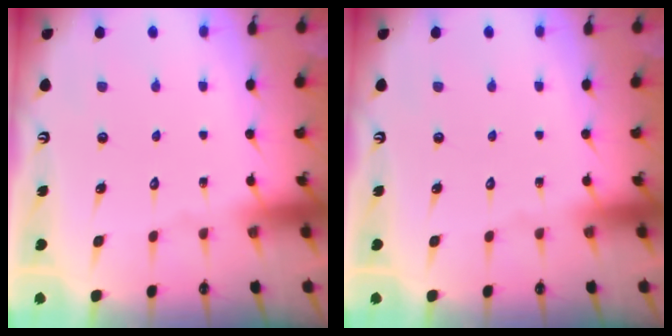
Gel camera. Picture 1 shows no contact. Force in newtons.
{"total": 0.0}